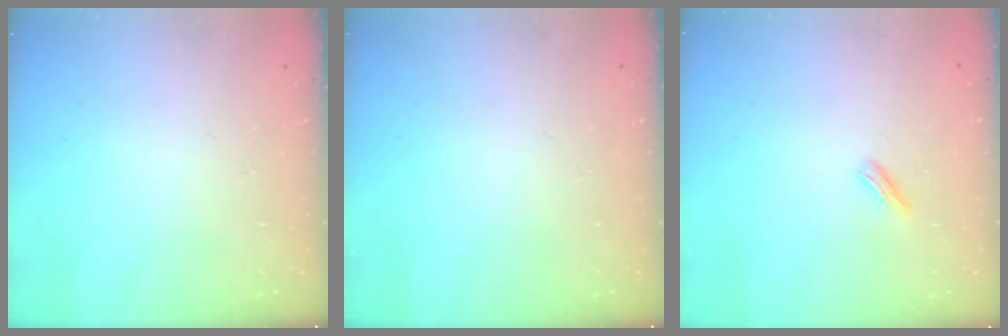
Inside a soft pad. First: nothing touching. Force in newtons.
{"total": 0.0}
{"total": 2.3, "press": 2.2, "slide": 0.7}